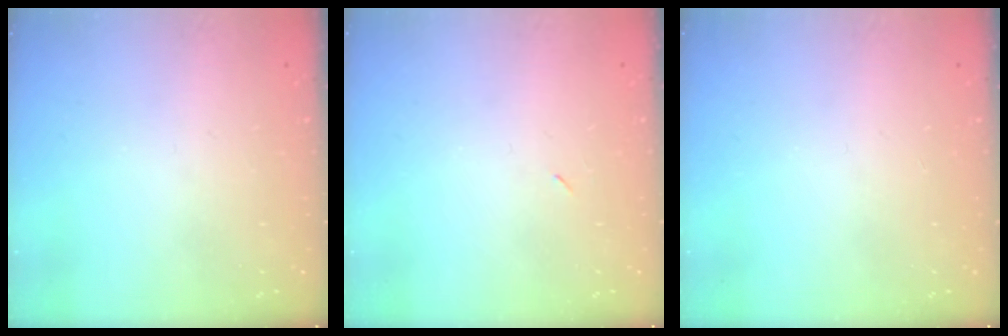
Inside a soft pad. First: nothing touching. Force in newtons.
{"total": 2.2, "press": 1.8, "slide": 1.2}
{"total": 0.0}